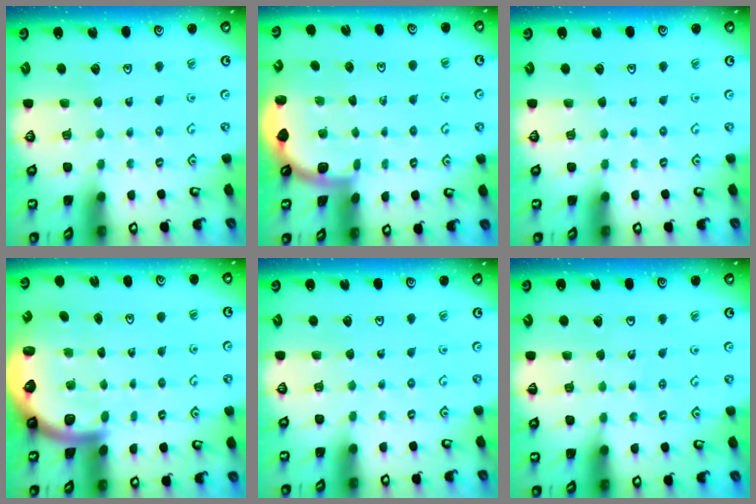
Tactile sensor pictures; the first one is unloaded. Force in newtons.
{"total": 1.7, "press": 1.7, "slide": 0.0}
{"total": 0.0}
{"total": 4.3, "press": 4.2, "slide": 1.1}
{"total": 0.0}
{"total": 2.5, "press": 2.5, "slide": 0.2}